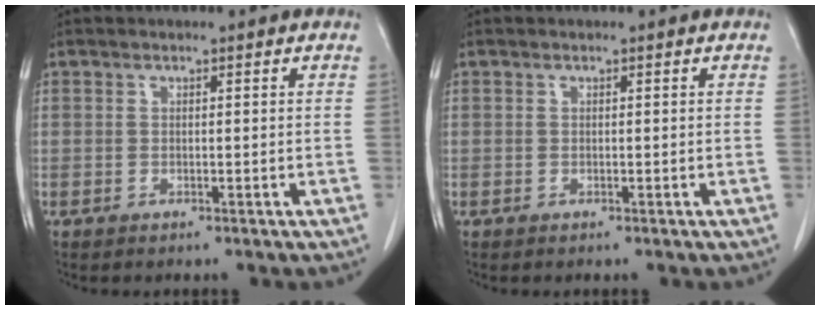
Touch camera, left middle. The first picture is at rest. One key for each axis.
{"total": 0.0}